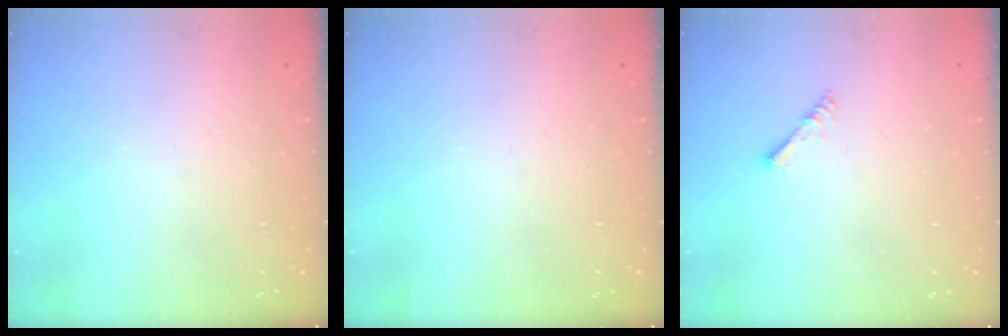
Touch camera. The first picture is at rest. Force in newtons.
{"total": 0.0}
{"total": 2.2, "press": 2.1, "slide": 0.5}